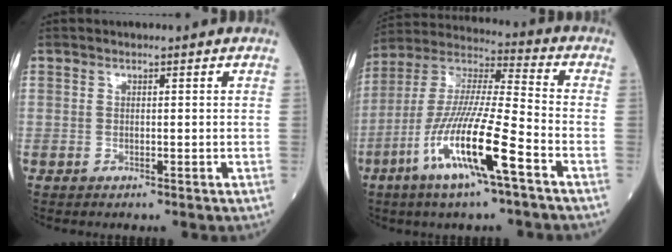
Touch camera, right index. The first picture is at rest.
{"total": 16.2, "force": [-7.2, 0.9, 14.5], "torque": [-0.292, -0.018, -0.139]}